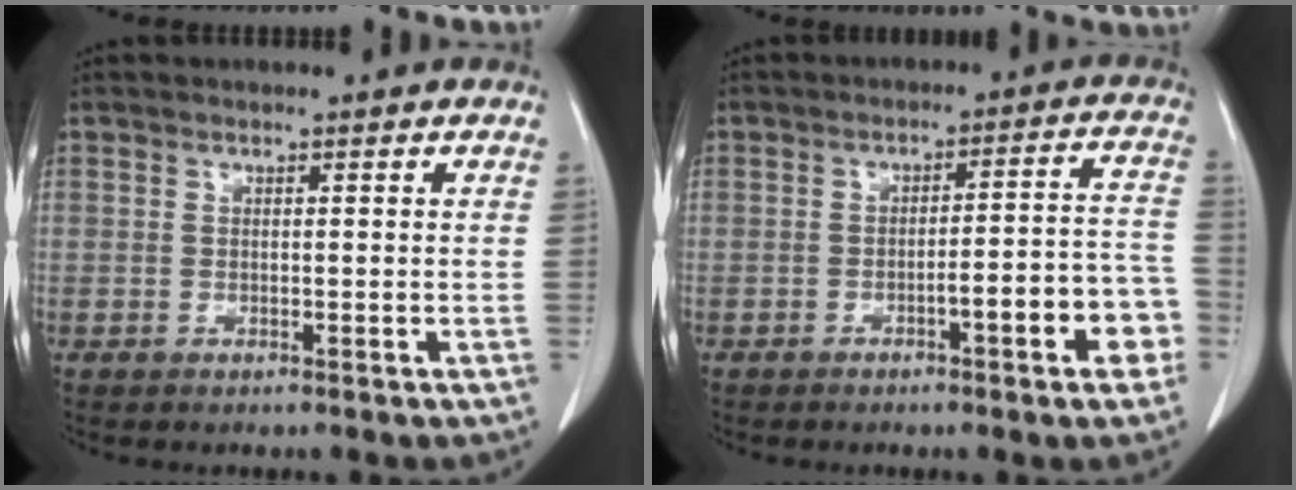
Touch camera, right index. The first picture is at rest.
{"total": 8.7, "force": [-3.7, 1.2, 7.8], "torque": [-0.088, 0.029, -0.046]}